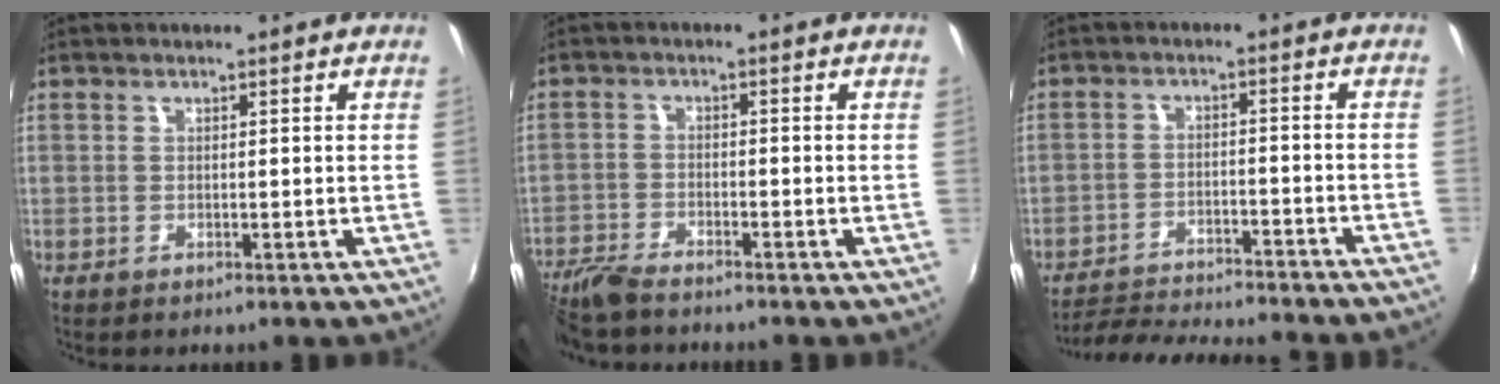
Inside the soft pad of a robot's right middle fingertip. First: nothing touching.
{"total": 7.2, "force": [-6.5, 1.3, 2.9], "torque": [-0.080, -0.022, -0.128]}
{"total": 17.2, "force": [-15.6, 1.3, 7.2], "torque": [-0.146, -0.013, -0.222]}